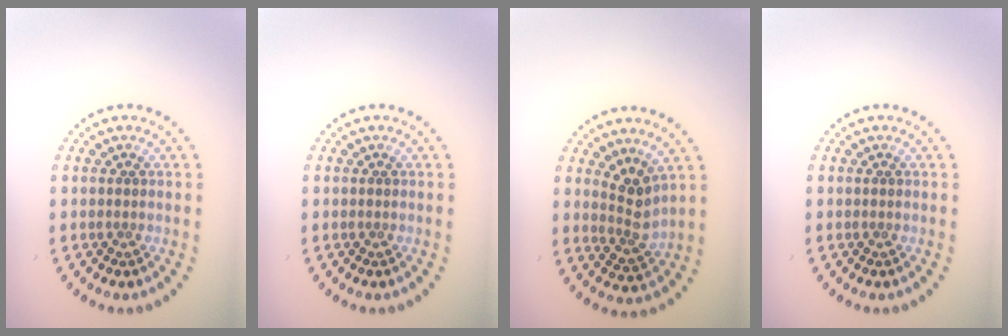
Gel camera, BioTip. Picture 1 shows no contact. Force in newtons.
{"total": 0.0}
{"total": 2.6, "press": 2.0, "slide": 1.7}
{"total": 0.0}